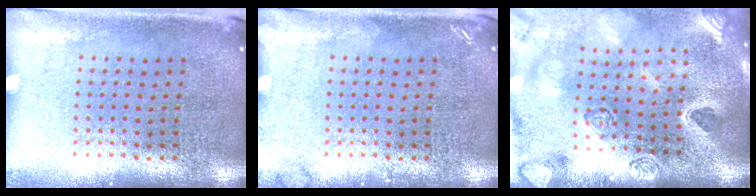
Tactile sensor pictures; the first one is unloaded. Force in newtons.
{"total": 1.2, "press": 1.1, "slide": 0.2}
{"total": 4.0, "press": 3.2, "slide": 2.4}